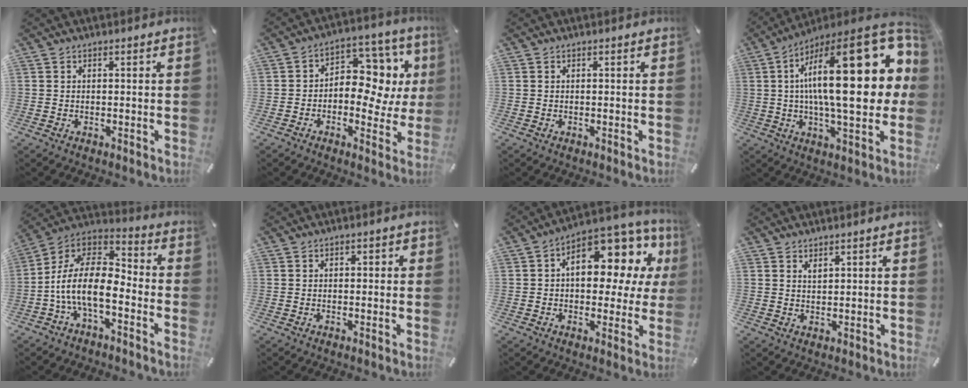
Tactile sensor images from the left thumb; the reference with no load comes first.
{"total": 11.2, "force": [1.3, 7.9, 7.9], "torque": [-0.100, -0.022, 0.019]}
{"total": 0.0}
{"total": 32.8, "force": [6.2, 11.8, 30.0], "torque": [-0.499, -0.045, 0.100]}
{"total": 14.0, "force": [-5.7, 6.6, 10.9], "torque": [-0.234, 0.005, -0.105]}
{"total": 1.1, "force": [-0.3, 0.7, 0.8], "torque": [-0.014, 0.005, -0.007]}
{"total": 14.6, "force": [4.7, 8.4, 11.0], "torque": [-0.139, -0.042, 0.075]}
{"total": 1.6, "force": [1.3, 0.6, 0.6], "torque": [-0.004, -0.005, 0.022]}